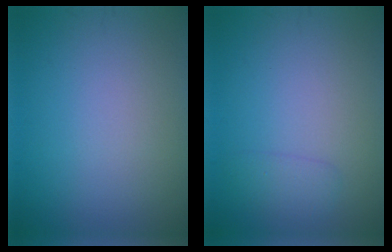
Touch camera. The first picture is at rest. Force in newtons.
{"total": 1.4, "press": 1.4, "slide": 0.1}